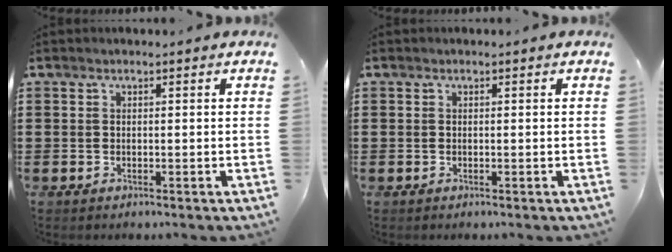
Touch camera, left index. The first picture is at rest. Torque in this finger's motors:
{"motor_torque": [0.07, -0.06, -0.02, -0.01]}